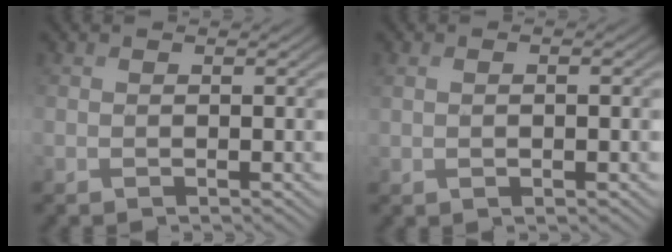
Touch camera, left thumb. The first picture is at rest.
{"total": 2.0, "force": [0.1, 0.7, 1.8], "torque": [-0.033, -0.007, 0.006]}